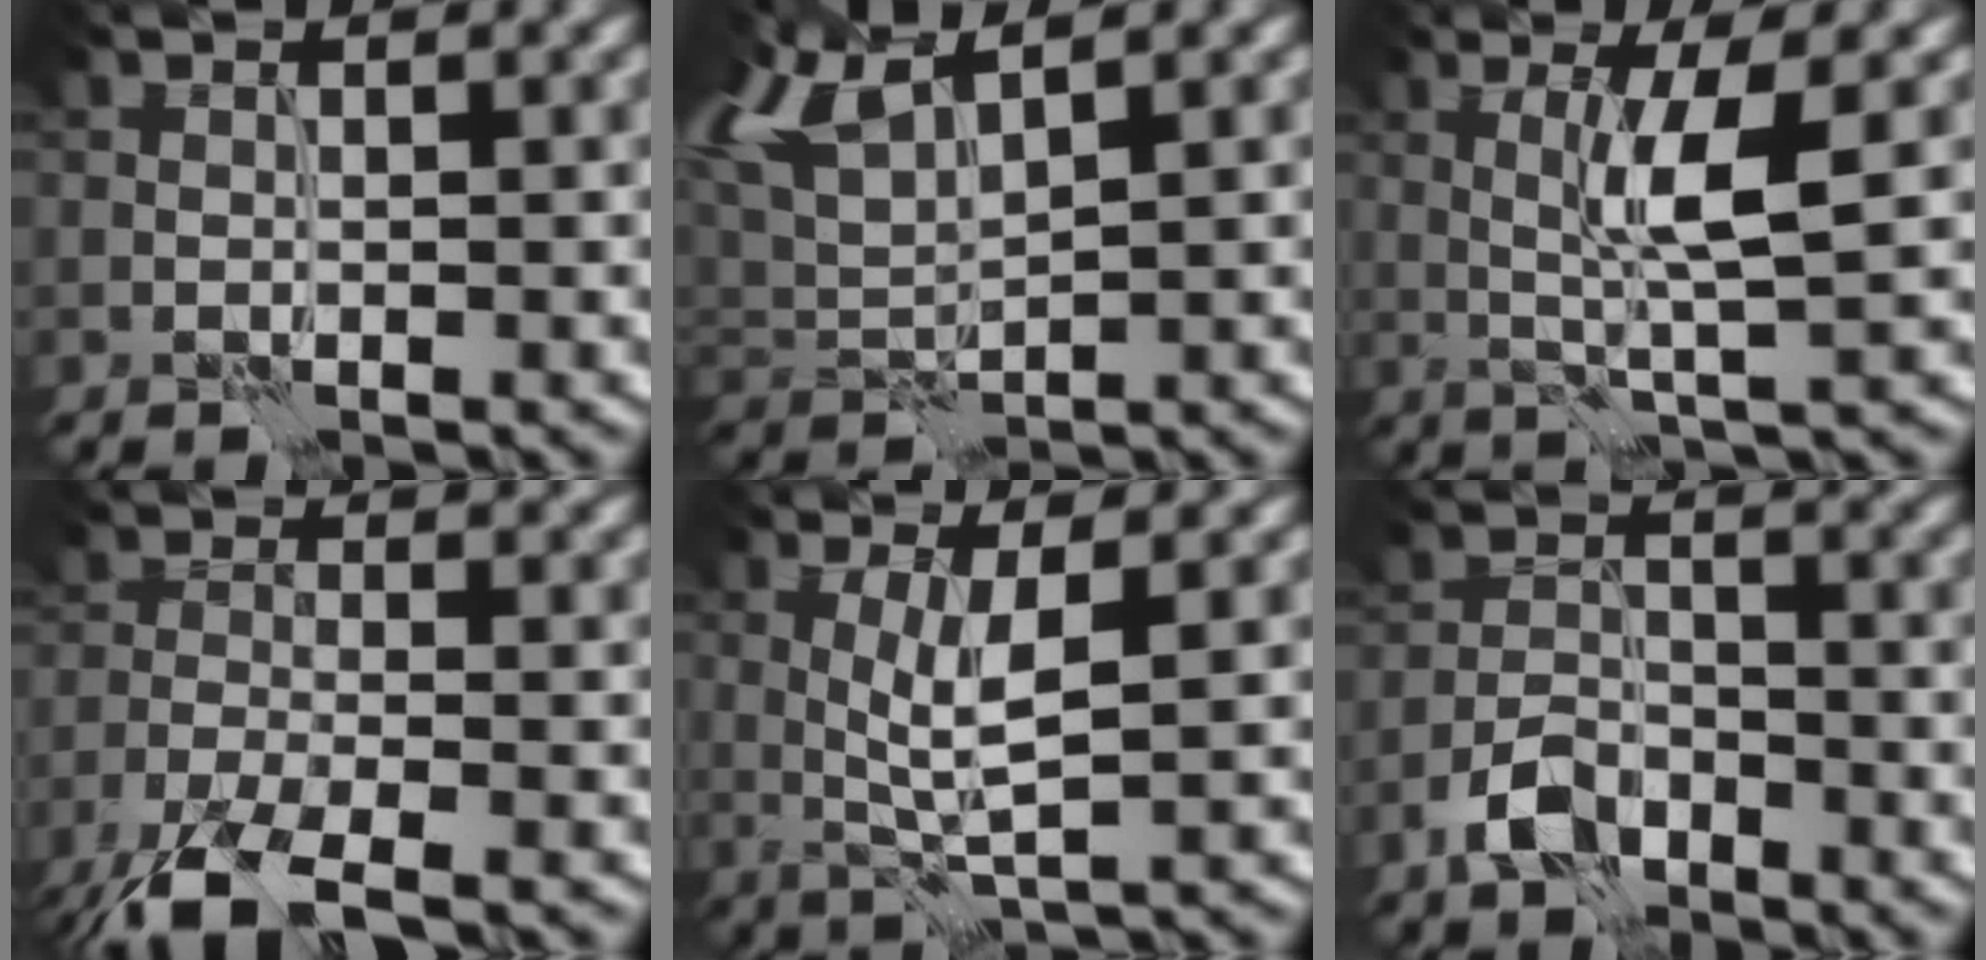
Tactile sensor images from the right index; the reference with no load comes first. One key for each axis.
{"total": 5.9, "fx": 3.9, "fy": 1.7, "fz": 4.0, "tx": -0.099, "ty": 0.022, "tz": 0.074}
{"total": 4.2, "fx": 0.7, "fy": 0.0, "fz": 4.2, "tx": -0.088, "ty": 0.001, "tz": 0.018}
{"total": 6.9, "fx": -5.0, "fy": 1.7, "fz": 4.4, "tx": -0.089, "ty": -0.017, "tz": -0.104}
{"total": 3.7, "fx": 0.5, "fy": 0.4, "fz": 3.6, "tx": -0.078, "ty": -0.001, "tz": 0.014}
{"total": 3.6, "fx": -2.5, "fy": 1.8, "fz": 1.9, "tx": -0.033, "ty": 0.005, "tz": -0.057}